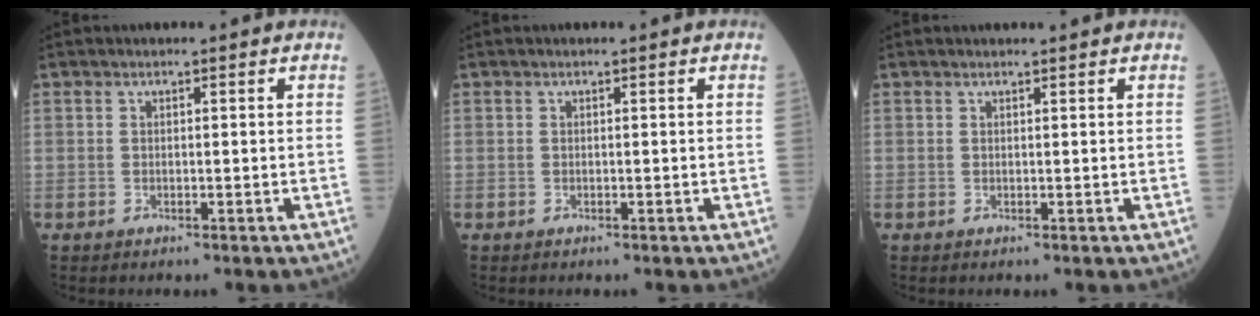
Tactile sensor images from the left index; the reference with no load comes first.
{"total": 0.0}
{"total": 0.8, "force": [0.8, 0.0, 0.1], "torque": [-0.004, 0.004, 0.013]}